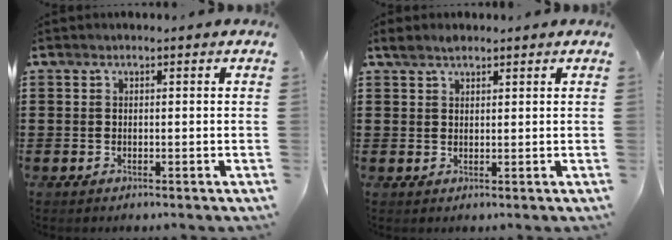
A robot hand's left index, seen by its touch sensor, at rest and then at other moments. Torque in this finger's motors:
{"motor_torque": [-1.00, -0.03, -0.48, -0.11]}